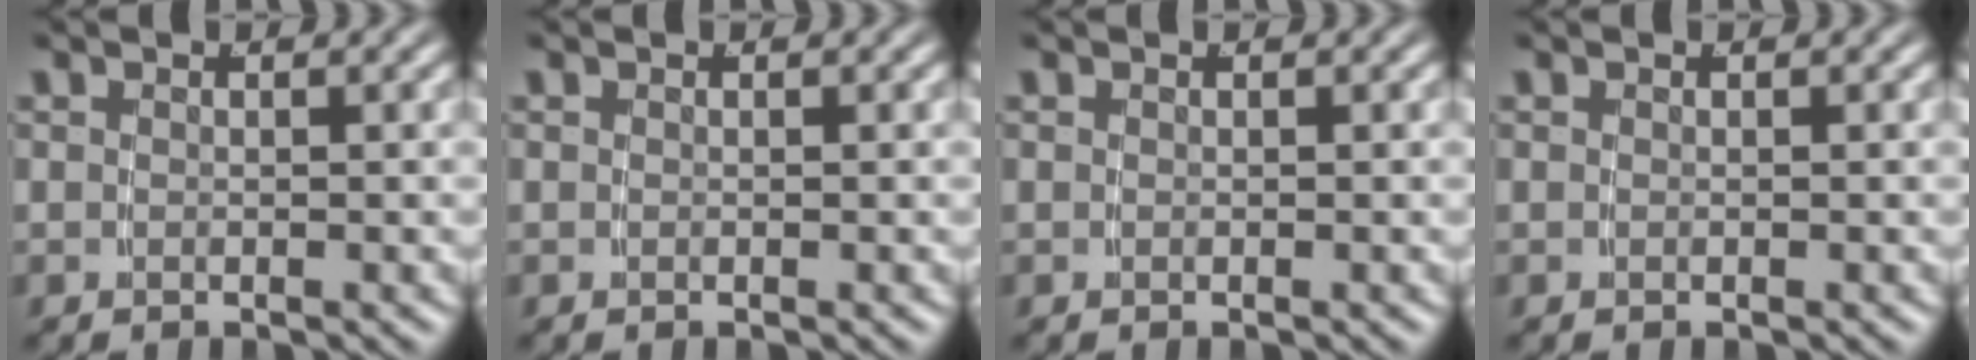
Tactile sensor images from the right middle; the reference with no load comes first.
{"total": 0.0}
{"total": 0.0}
{"total": 0.0}